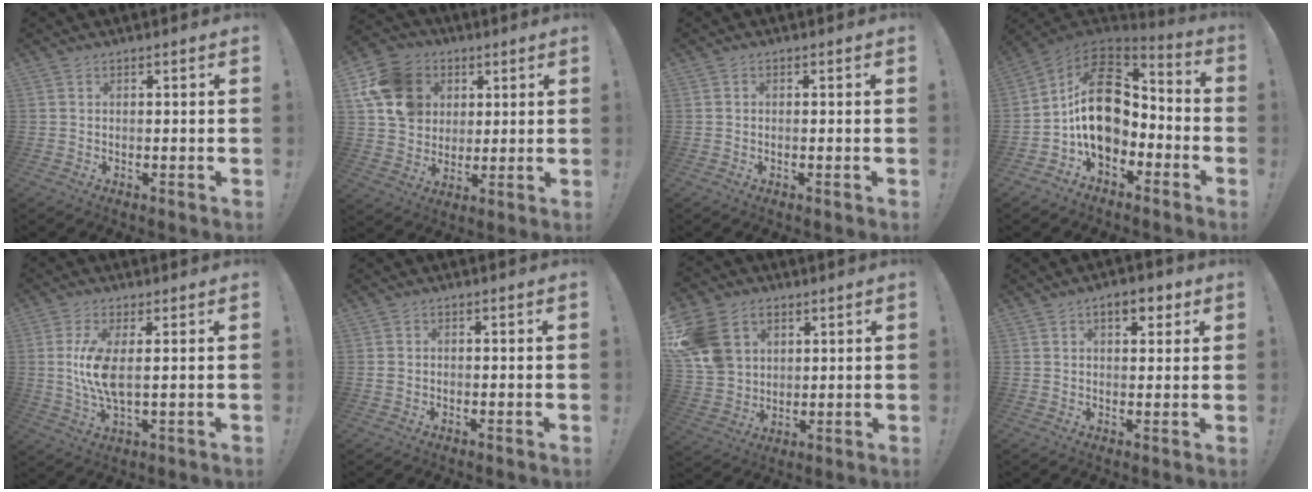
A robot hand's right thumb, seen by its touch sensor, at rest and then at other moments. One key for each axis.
{"total": 16.4, "fx": 5.5, "fy": 13.6, "fz": 7.4, "tx": -0.122, "ty": -0.016, "tz": 0.114}
{"total": 0.6, "fx": -0.5, "fy": 0.1, "fz": 0.3, "tx": -0.014, "ty": 0.003, "tz": -0.008}
{"total": 19.2, "fx": 0.7, "fy": 13.6, "fz": 13.6, "tx": -0.224, "ty": 0.012, "tz": 0.025}
{"total": 9.3, "fx": 1.3, "fy": 3.1, "fz": 8.7, "tx": -0.152, "ty": -0.019, "tz": 0.017}
{"total": 1.4, "fx": -0.2, "fy": 1.1, "fz": 0.8, "tx": -0.018, "ty": 0.007, "tz": -0.002}
{"total": 15.1, "fx": 6.1, "fy": 11.7, "fz": 7.3, "tx": -0.125, "ty": -0.019, "tz": 0.127}
{"total": 5.8, "fx": 3.0, "fy": 2.9, "fz": 4.0, "tx": -0.049, "ty": -0.005, "tz": 0.047}